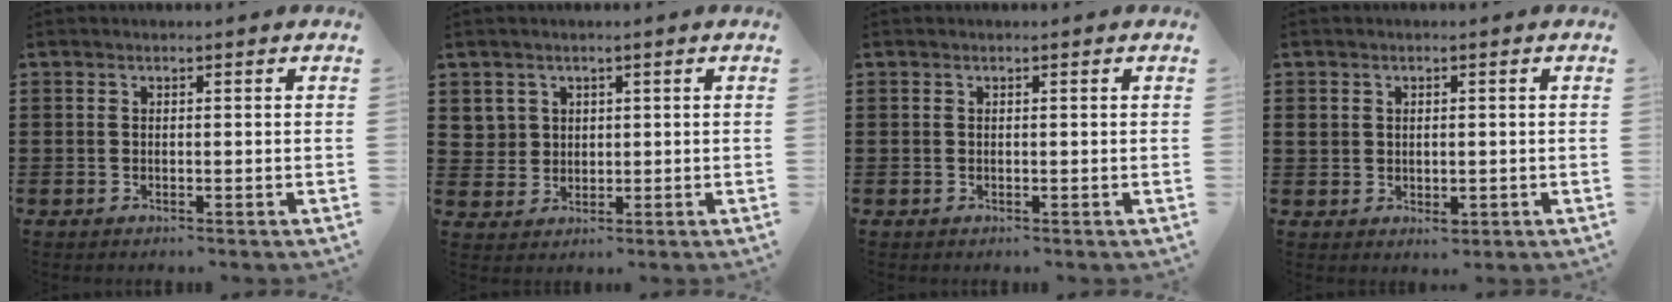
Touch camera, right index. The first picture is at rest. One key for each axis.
{"total": 3.4, "fx": 1.5, "fy": 3.0, "fz": 0.4, "tx": -0.024, "ty": 0.011, "tz": 0.029}
{"total": 0.0}
{"total": 2.2, "fx": 0.1, "fy": 1.7, "fz": 1.3, "tx": -0.029, "ty": 0.005, "tz": 0.001}